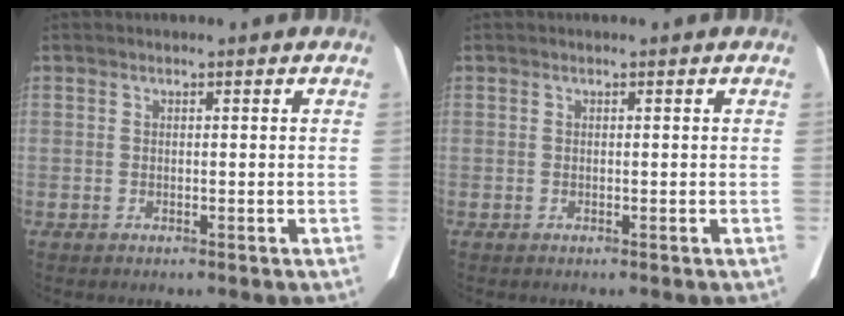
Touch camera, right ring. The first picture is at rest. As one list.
[{"total": 0.0}]